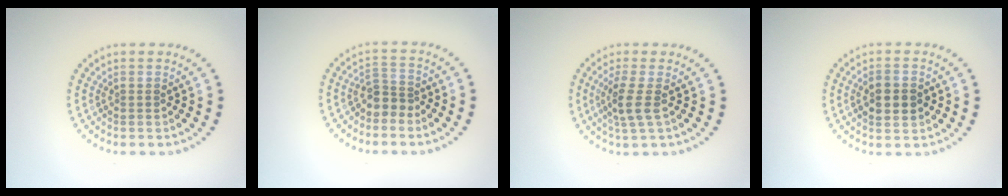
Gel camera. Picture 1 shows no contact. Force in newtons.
{"total": 2.2, "press": 1.7, "slide": 1.4}
{"total": 2.6, "press": 2.1, "slide": 1.5}
{"total": 2.8, "press": 2.8, "slide": 0.1}